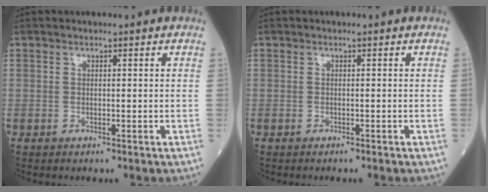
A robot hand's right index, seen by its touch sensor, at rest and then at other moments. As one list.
[{"total": 0.7, "force": [-0.6, 0.1, 0.3], "torque": [-0.010, -0.002, -0.009]}]